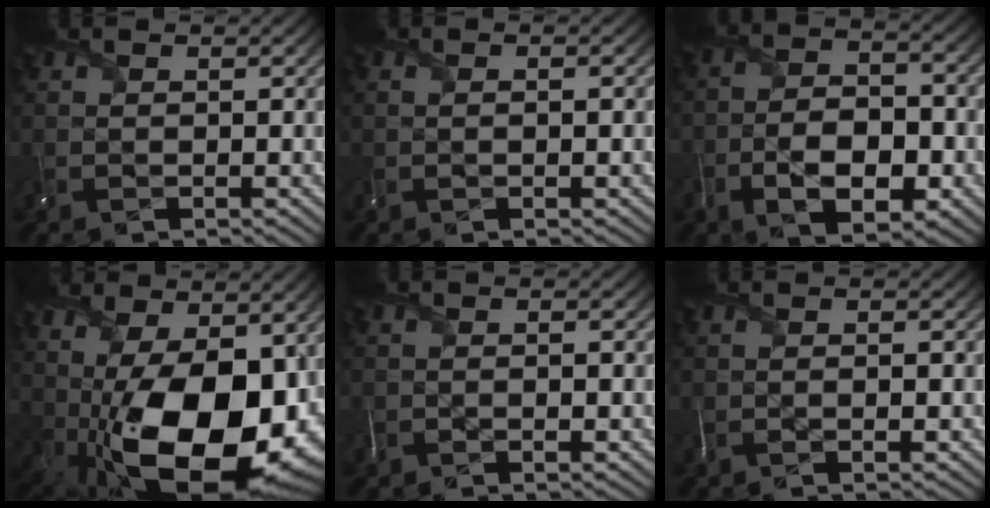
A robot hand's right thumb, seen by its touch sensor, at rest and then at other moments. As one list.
[{"total": 1.0, "force": [-0.6, 0.2, 0.8], "torque": [-0.008, -0.004, -0.006]}, {"total": 8.4, "force": [-4.0, 4.4, 5.9], "torque": [-0.091, -0.012, -0.075]}, {"total": 19.3, "force": [-0.9, 11.2, 15.7], "torque": [-0.260, -0.040, 0.005]}, {"total": 1.6, "force": [-1.0, 0.7, 1.0], "torque": [-0.009, -0.009, -0.016]}, {"total": 1.6, "force": [-0.9, 0.4, 1.3], "torque": [-0.015, -0.008, -0.014]}]